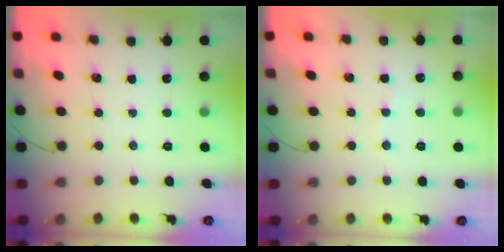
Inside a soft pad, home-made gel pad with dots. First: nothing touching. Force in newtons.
{"total": 4.9, "press": 4.8, "slide": 0.9}